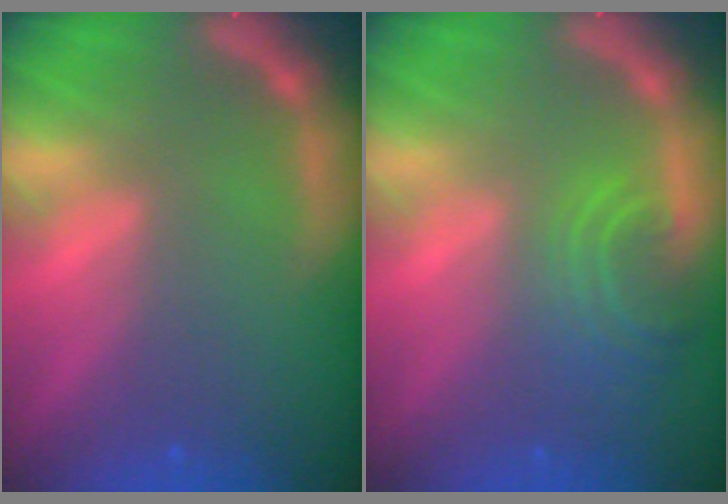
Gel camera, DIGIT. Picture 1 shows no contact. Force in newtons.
{"total": 4.0}